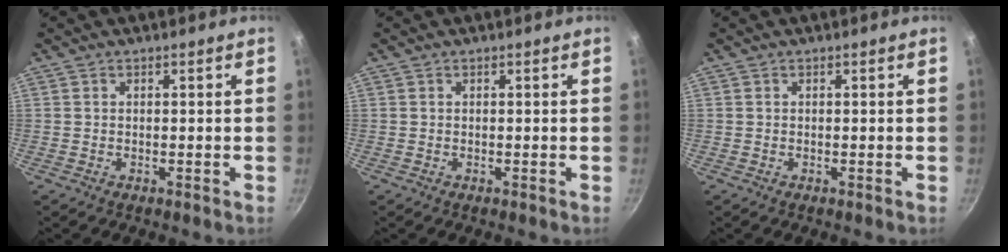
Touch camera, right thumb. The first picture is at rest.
{"total": 0.0}
{"total": 0.0}